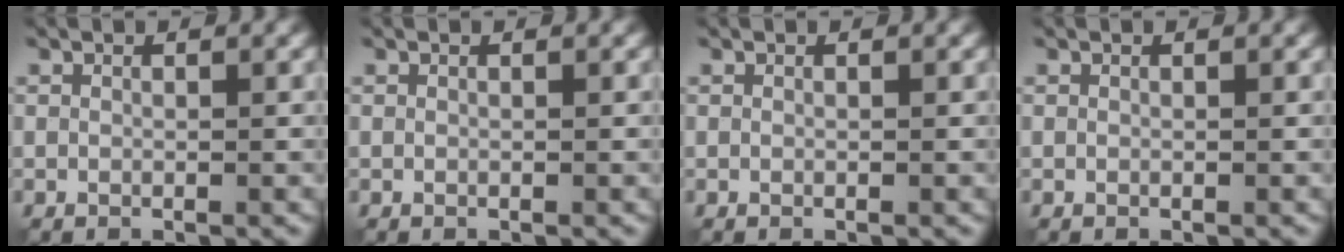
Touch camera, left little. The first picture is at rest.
{"total": 0.0}
{"total": 0.0}
{"total": 0.0}